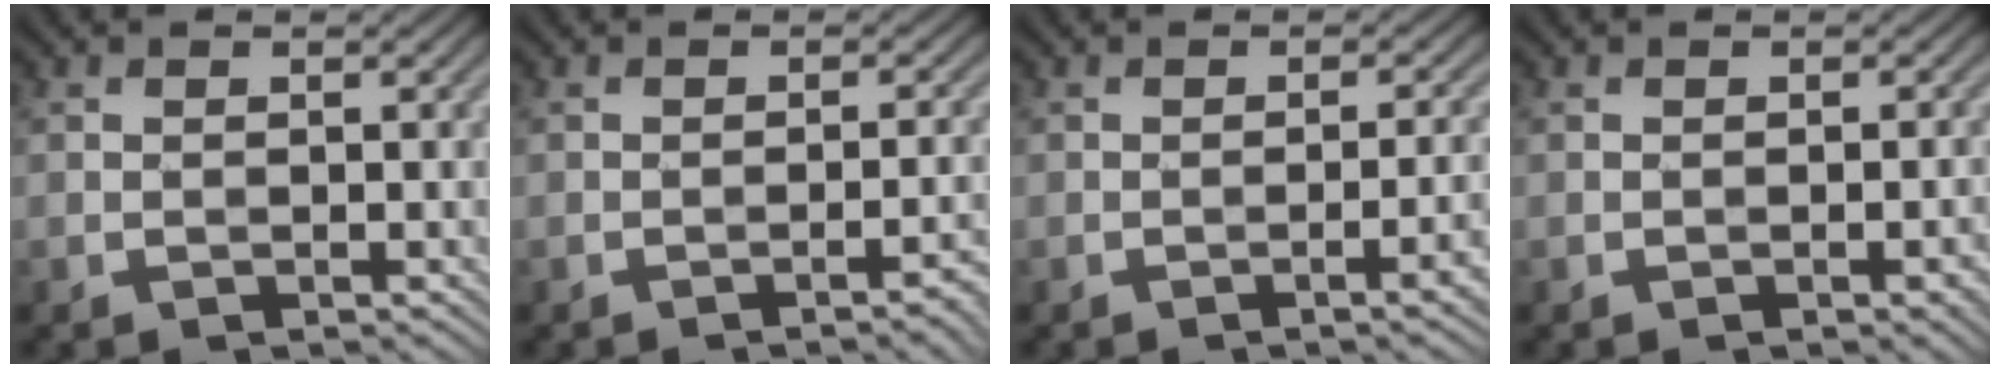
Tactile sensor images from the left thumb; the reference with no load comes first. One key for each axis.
{"total": 3.0, "fx": -1.6, "fy": 0.6, "fz": 2.5, "tx": -0.028, "ty": 0.013, "tz": -0.028}
{"total": 4.4, "fx": -1.6, "fy": 0.9, "fz": 4.0, "tx": -0.049, "ty": 0.011, "tz": -0.026}
{"total": 2.4, "fx": -0.9, "fy": 0.4, "fz": 2.2, "tx": -0.029, "ty": 0.004, "tz": -0.013}